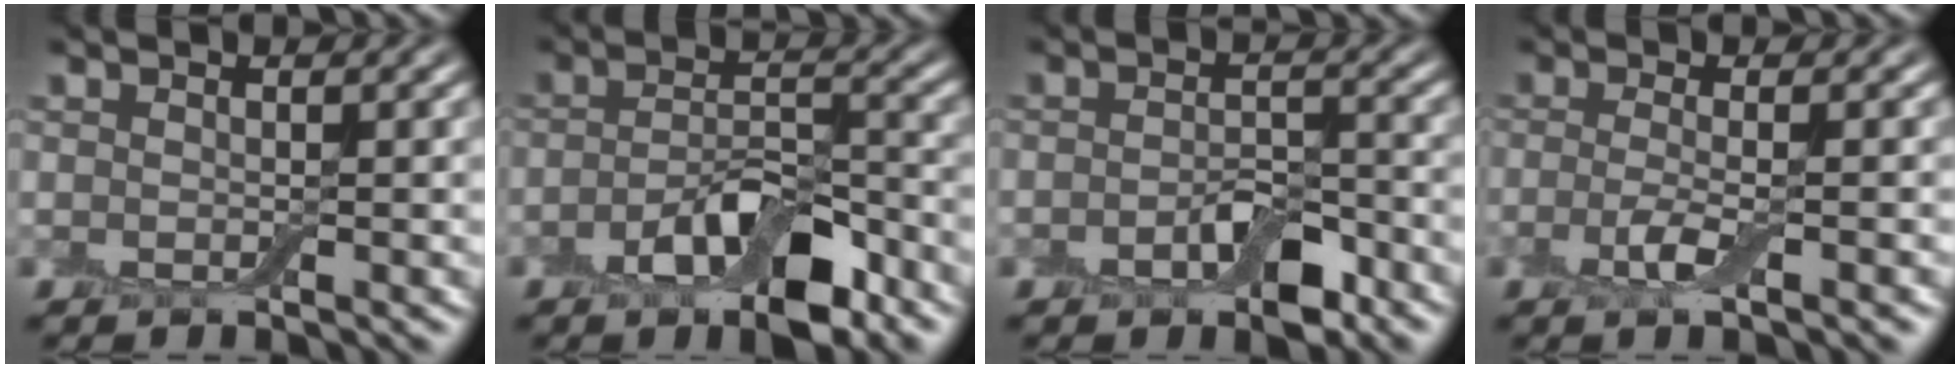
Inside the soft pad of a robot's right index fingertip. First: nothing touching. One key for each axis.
{"total": 6.6, "fx": -3.2, "fy": 2.7, "fz": 5.0, "tx": -0.086, "ty": 0.003, "tz": -0.059}
{"total": 3.8, "fx": -1.8, "fy": 1.9, "fz": 2.9, "tx": -0.043, "ty": 0.003, "tz": -0.027}
{"total": 2.9, "fx": -1.0, "fy": 0.7, "fz": 2.7, "tx": -0.057, "ty": -0.005, "tz": -0.023}